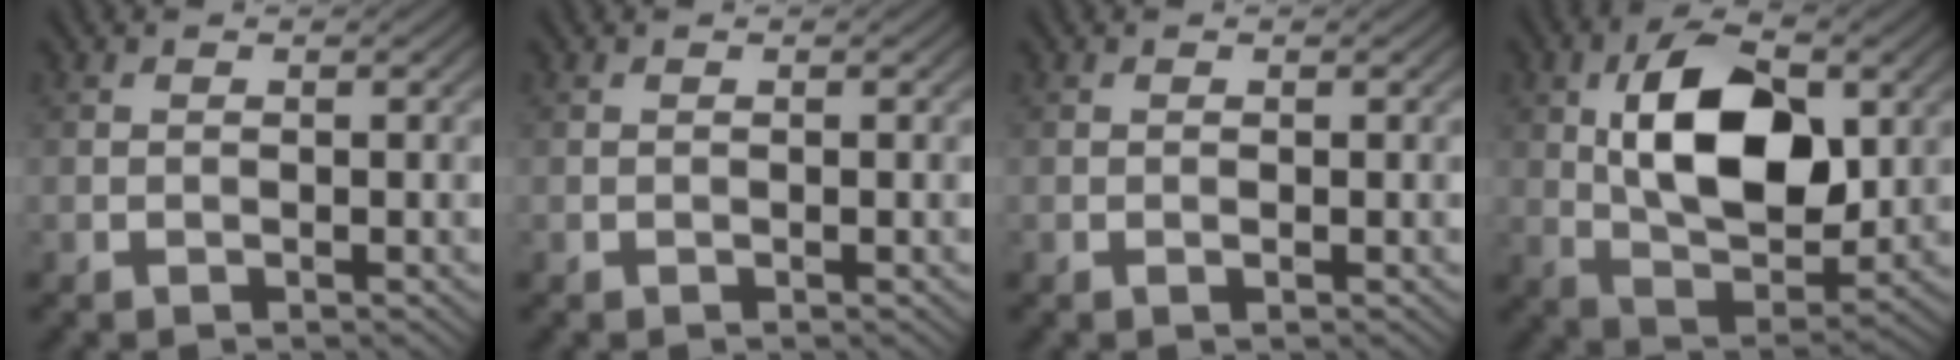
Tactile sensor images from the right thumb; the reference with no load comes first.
{"total": 0.0}
{"total": 0.5, "force": [-0.1, 0.1, 0.5], "torque": [-0.011, -0.003, -0.003]}
{"total": 13.0, "force": [2.5, 7.1, 10.6], "torque": [-0.190, 0.003, 0.048]}